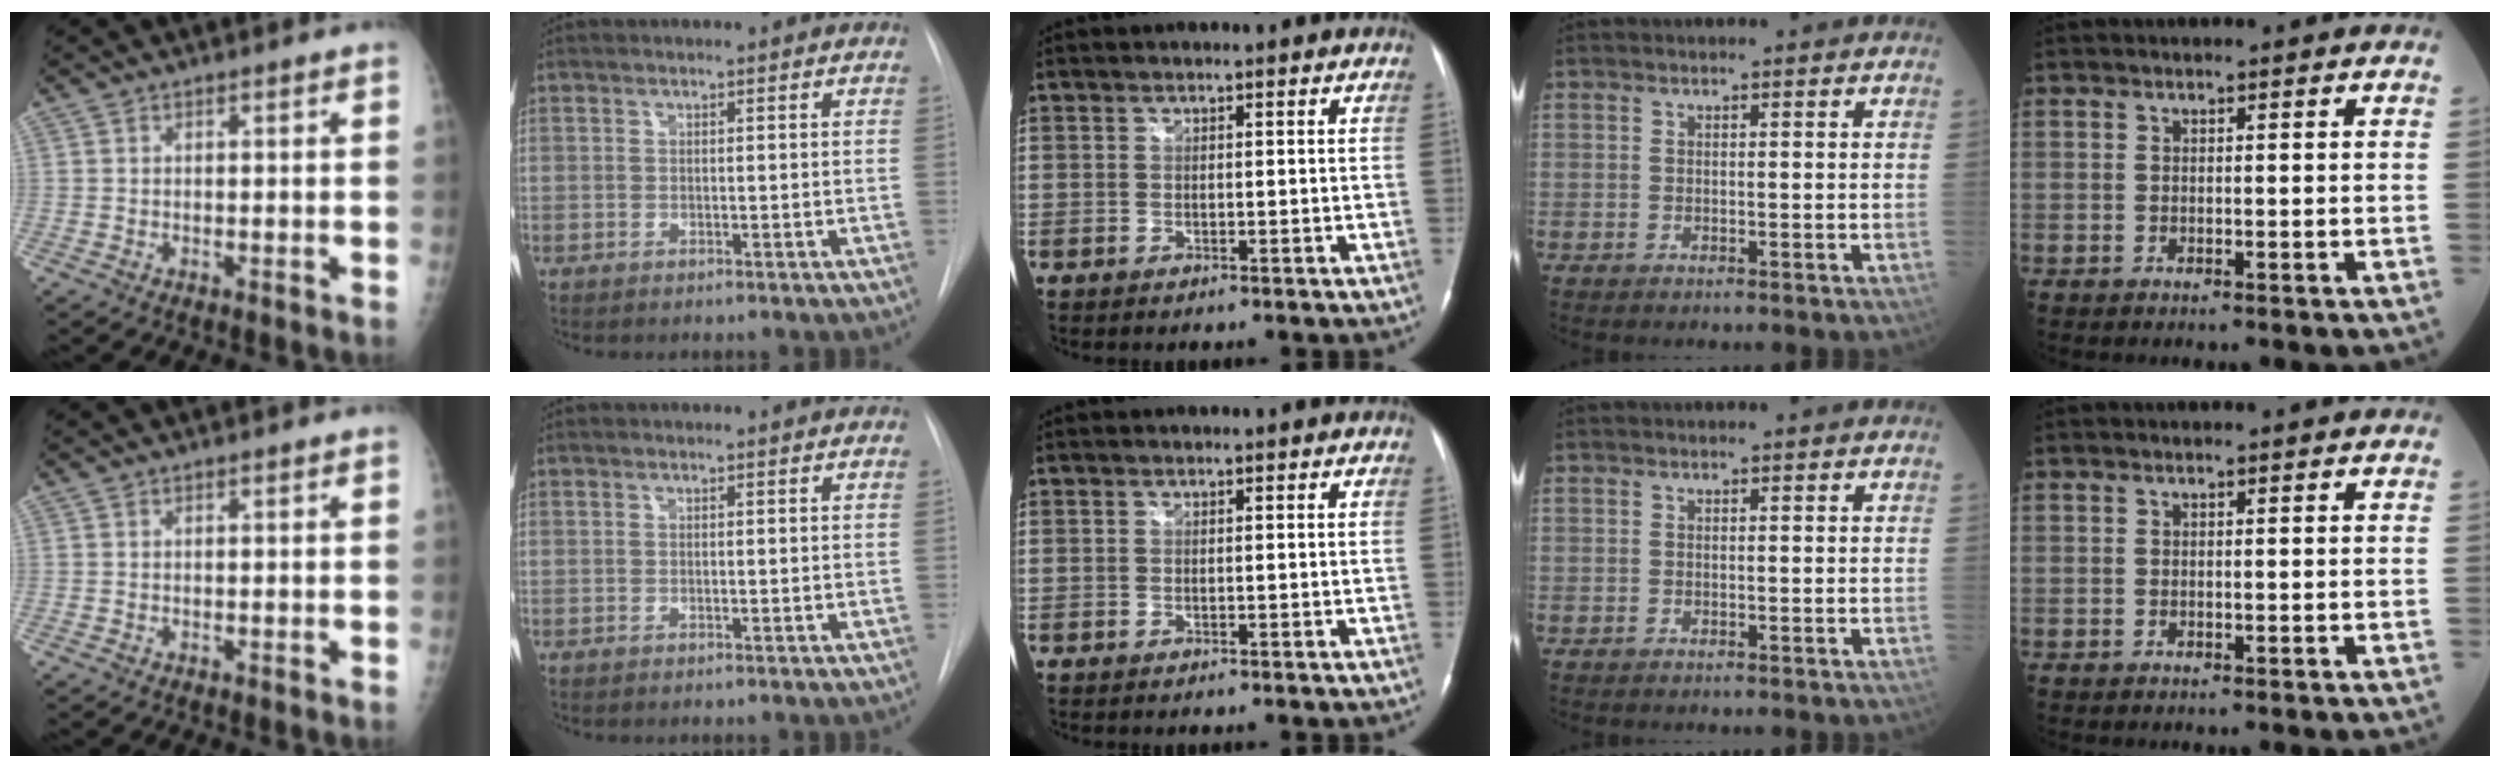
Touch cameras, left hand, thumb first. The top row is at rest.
{}